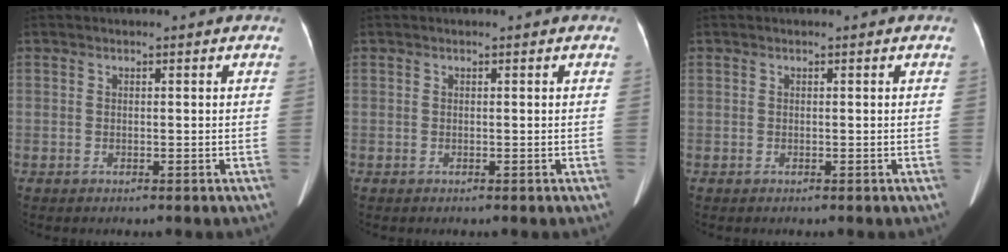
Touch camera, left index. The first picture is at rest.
{"total": 0.0}
{"total": 0.0}